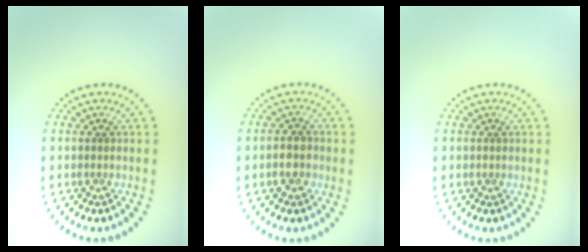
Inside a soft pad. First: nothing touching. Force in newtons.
{"total": 1.9, "press": 1.8, "slide": 0.6}
{"total": 0.0}